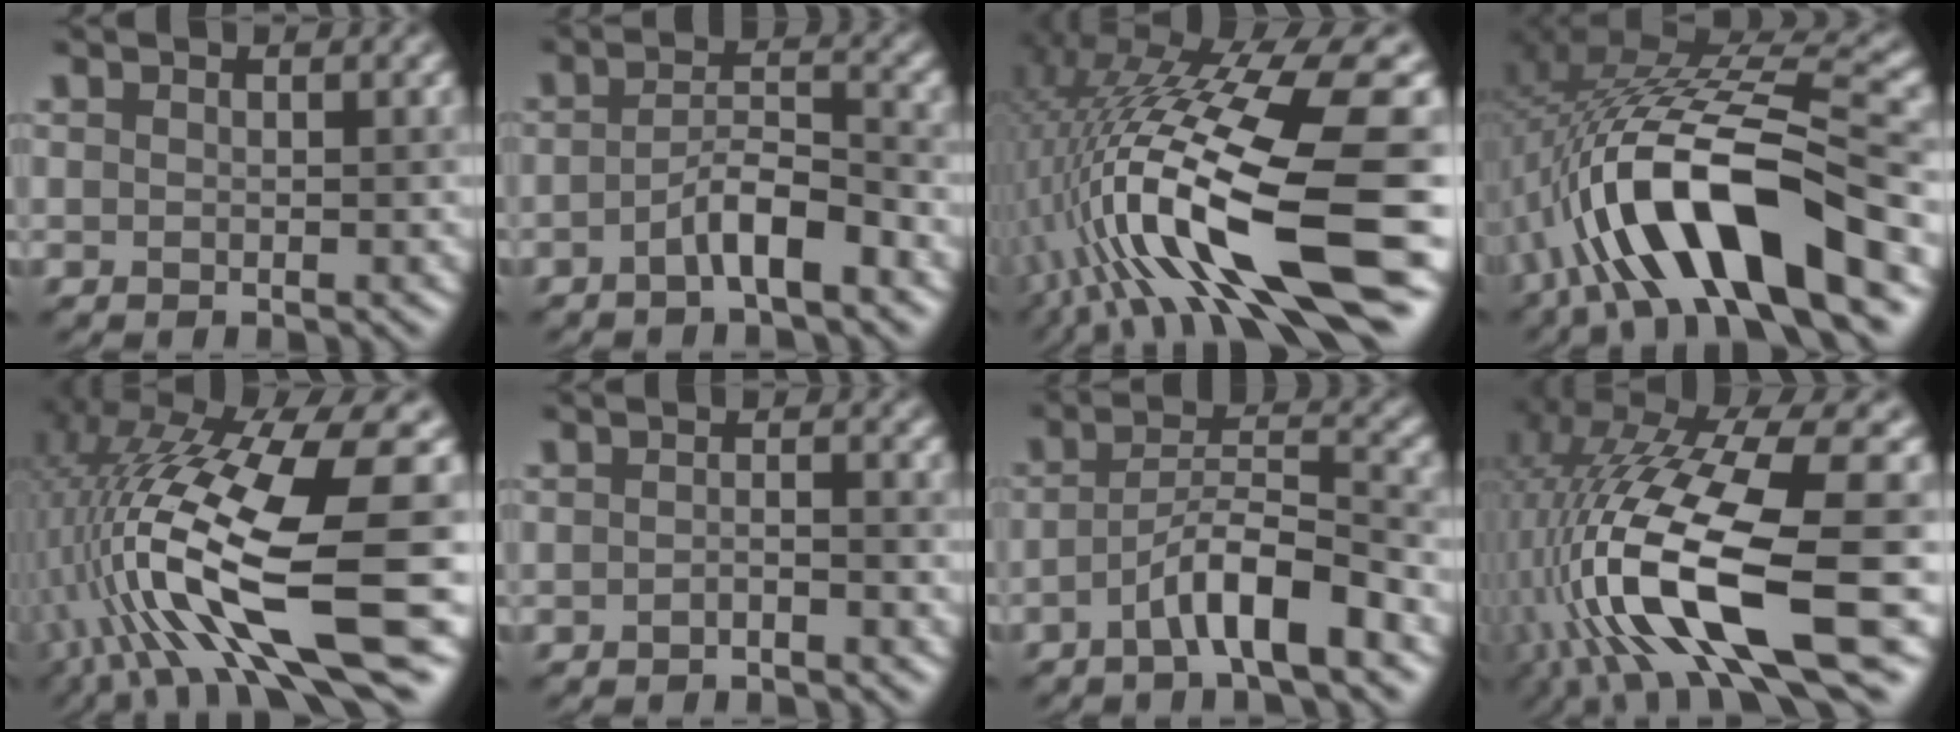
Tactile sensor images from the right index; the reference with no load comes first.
{"total": 3.5, "force": [-1.8, 0.8, 2.9], "torque": [-0.053, 0.013, -0.037]}
{"total": 16.8, "force": [-1.9, 4.3, 16.1], "torque": [-0.292, 0.017, -0.030]}
{"total": 13.3, "force": [-4.6, 4.1, 11.8], "torque": [-0.216, 0.015, -0.078]}
{"total": 15.0, "force": [-2.0, 3.7, 14.4], "torque": [-0.277, 0.009, -0.024]}
{"total": 1.0, "force": [-0.8, 0.2, 0.6], "torque": [-0.012, 0.001, -0.015]}
{"total": 5.2, "force": [-2.6, 0.9, 4.4], "torque": [-0.074, 0.014, -0.052]}
{"total": 14.5, "force": [-3.9, 4.2, 13.3], "torque": [-0.267, 0.007, -0.057]}